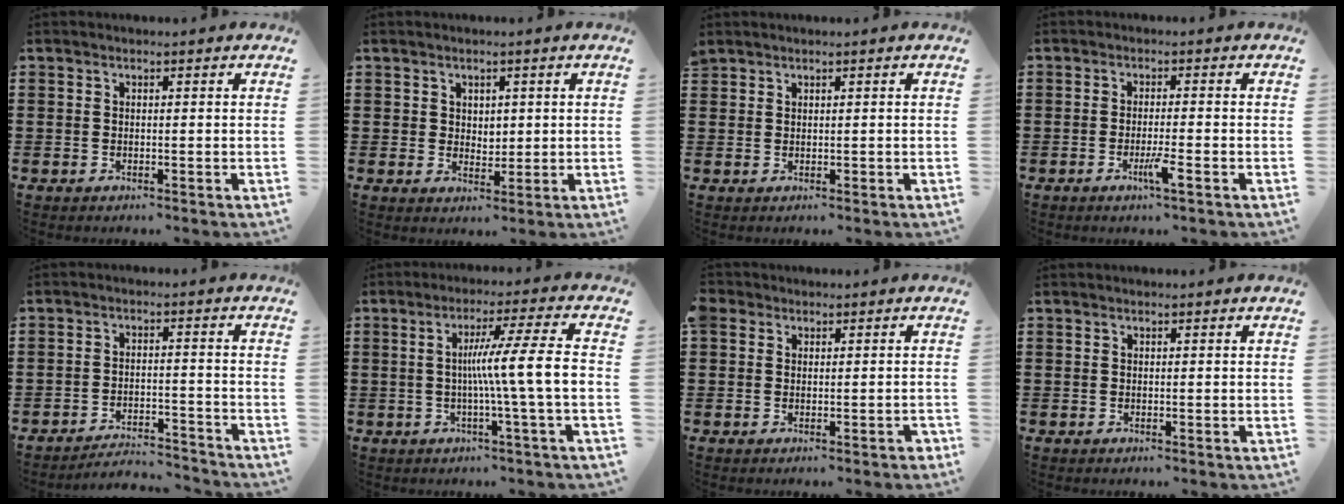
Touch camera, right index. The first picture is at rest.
{"total": 2.4, "force": [1.3, 2.0, 0.6], "torque": [-0.011, 0.007, 0.021]}
{"total": 1.1, "force": [1.0, 0.5, 0.0], "torque": [-0.002, 0.000, 0.020]}
{"total": 3.4, "force": [-1.8, 0.0, 2.9], "torque": [-0.054, -0.010, -0.032]}
{"total": 3.7, "force": [-3.7, 0.3, 0.4], "torque": [-0.012, 0.003, -0.080]}
{"total": 8.9, "force": [-0.9, -1.0, 8.8], "torque": [-0.157, -0.007, -0.025]}
{"total": 1.6, "force": [-0.2, 1.6, 0.3], "torque": [-0.010, 0.006, -0.006]}
{"total": 0.0}